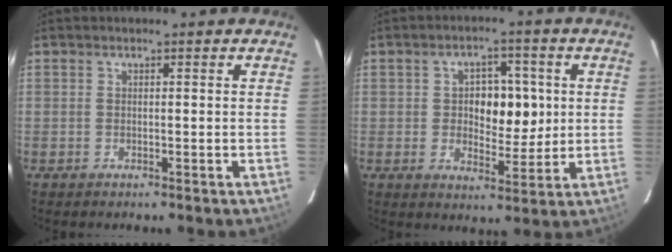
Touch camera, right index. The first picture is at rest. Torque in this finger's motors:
{"motor_torque": [0.16, 0.23, 0.19, 0.04]}